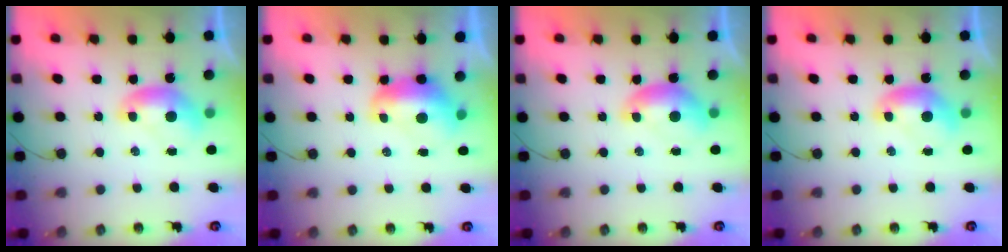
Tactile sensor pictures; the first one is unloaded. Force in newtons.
{"total": 2.4, "press": 2.2, "slide": 0.8}
{"total": 0.0}
{"total": 0.0}